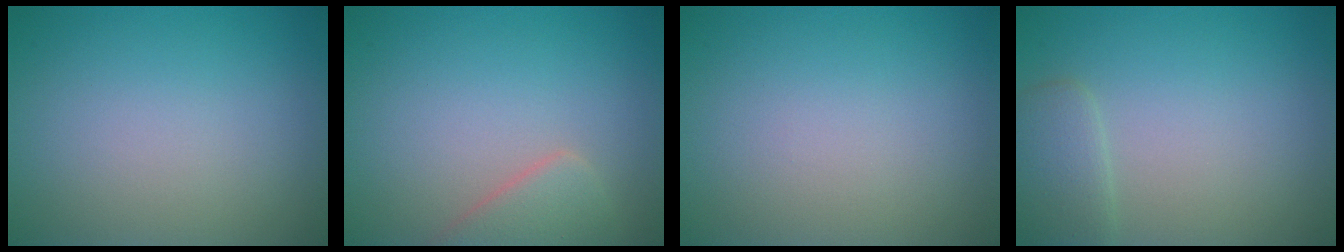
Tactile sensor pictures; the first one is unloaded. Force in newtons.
{"total": 2.8, "press": 2.8, "slide": 0.2}
{"total": 0.0}
{"total": 2.1, "press": 2.1, "slide": 0.1}